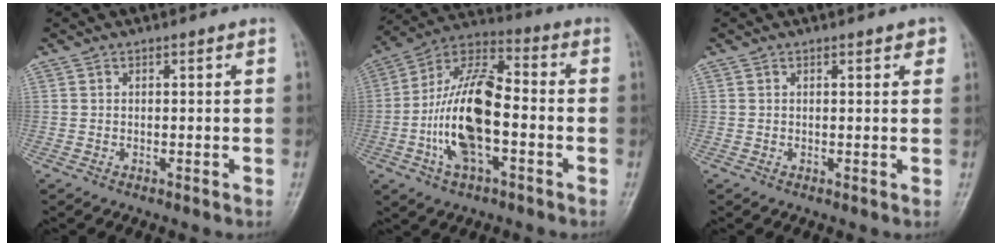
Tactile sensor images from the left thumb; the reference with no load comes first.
{"total": 16.7, "force": [-3.4, 7.7, 14.5], "torque": [-0.274, 0.035, -0.069]}
{"total": 1.9, "force": [1.1, 0.9, 1.2], "torque": [-0.006, -0.003, 0.012]}